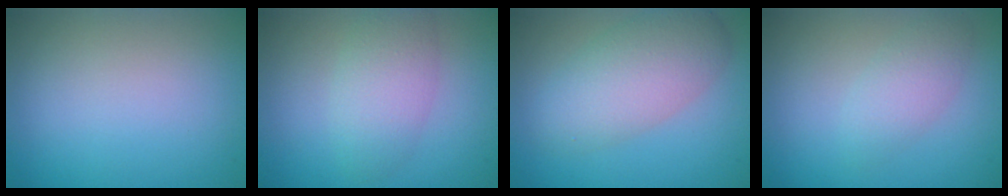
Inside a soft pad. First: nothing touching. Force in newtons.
{"total": 3.5, "press": 3.5, "slide": 0.1}
{"total": 5.4, "press": 5.4, "slide": 0.3}
{"total": 2.3, "press": 2.3, "slide": 0.1}